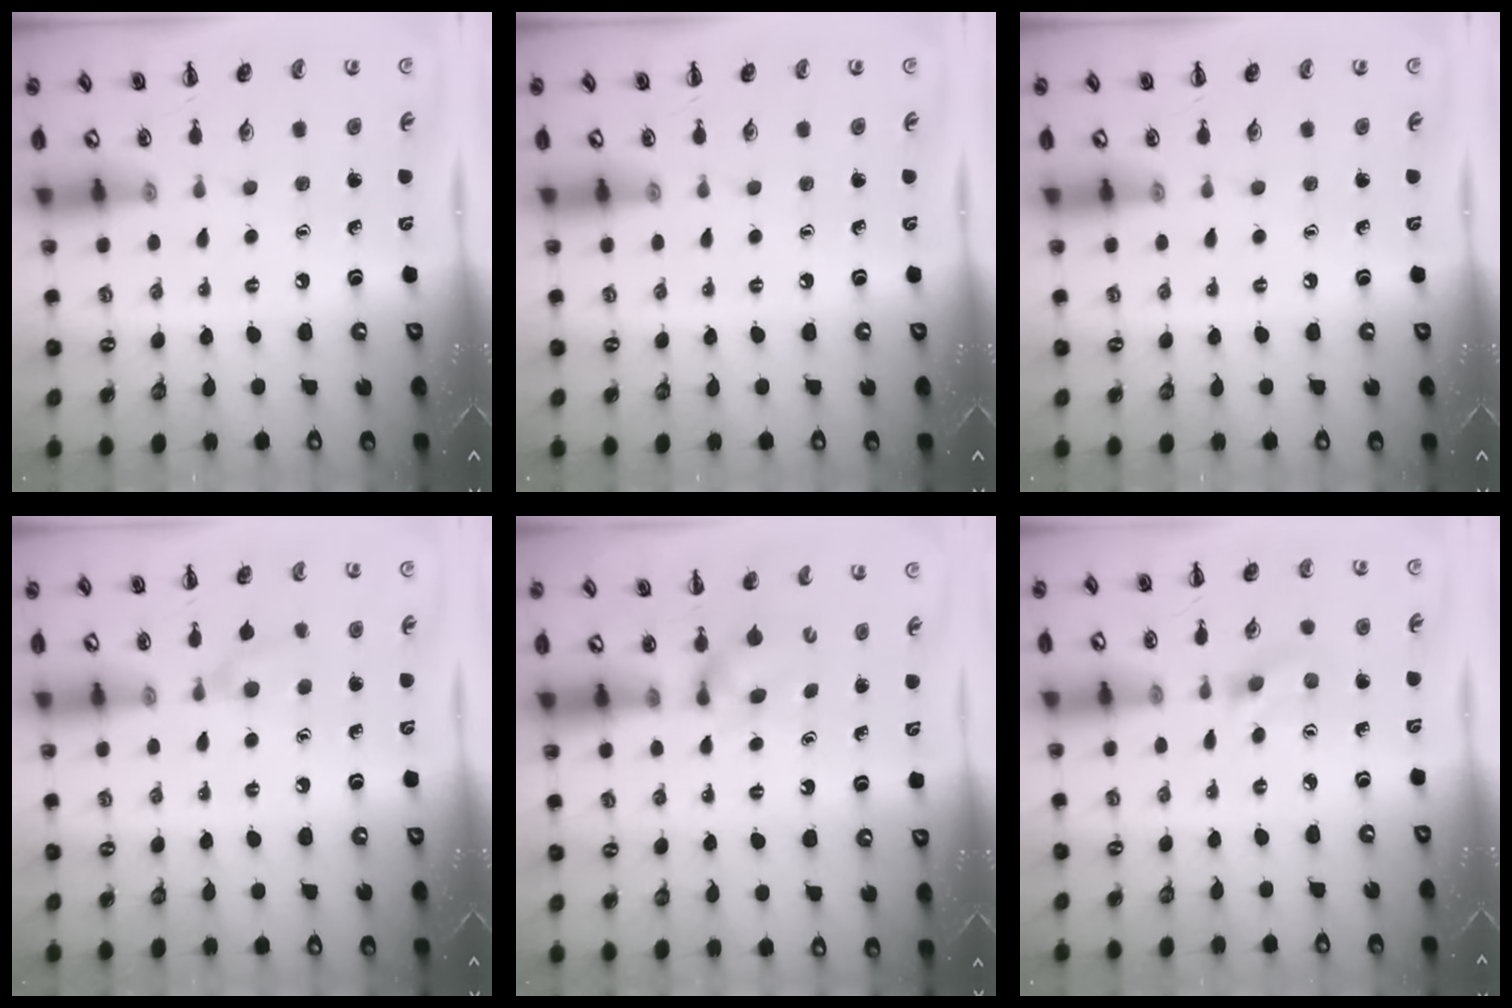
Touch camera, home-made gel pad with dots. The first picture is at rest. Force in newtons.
{"total": 0.0}
{"total": 0.0}
{"total": 5.6, "press": 5.3, "slide": 1.8}
{"total": 4.7, "press": 4.5, "slide": 1.2}
{"total": 2.0, "press": 1.9, "slide": 0.8}